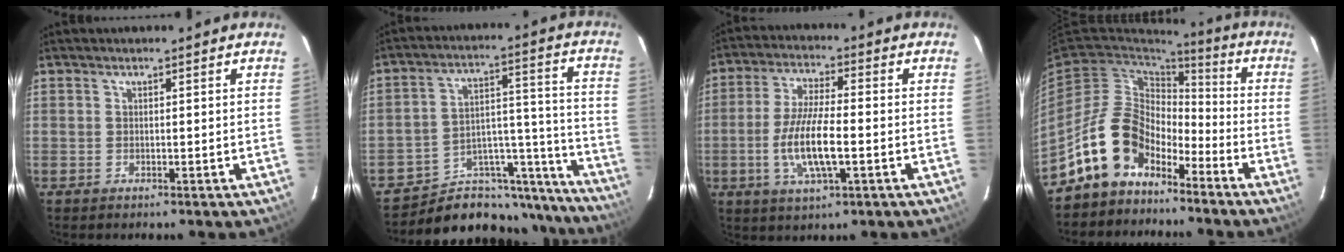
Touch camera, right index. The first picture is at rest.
{"total": 21.1, "force": [-18.4, 9.0, 4.9], "torque": [-0.069, 0.076, -0.250]}
{"total": 10.5, "force": [-2.5, 2.8, 9.9], "torque": [-0.200, -0.007, -0.049]}
{"total": 13.6, "force": [-9.3, 8.1, 5.6], "torque": [-0.114, 0.027, -0.164]}